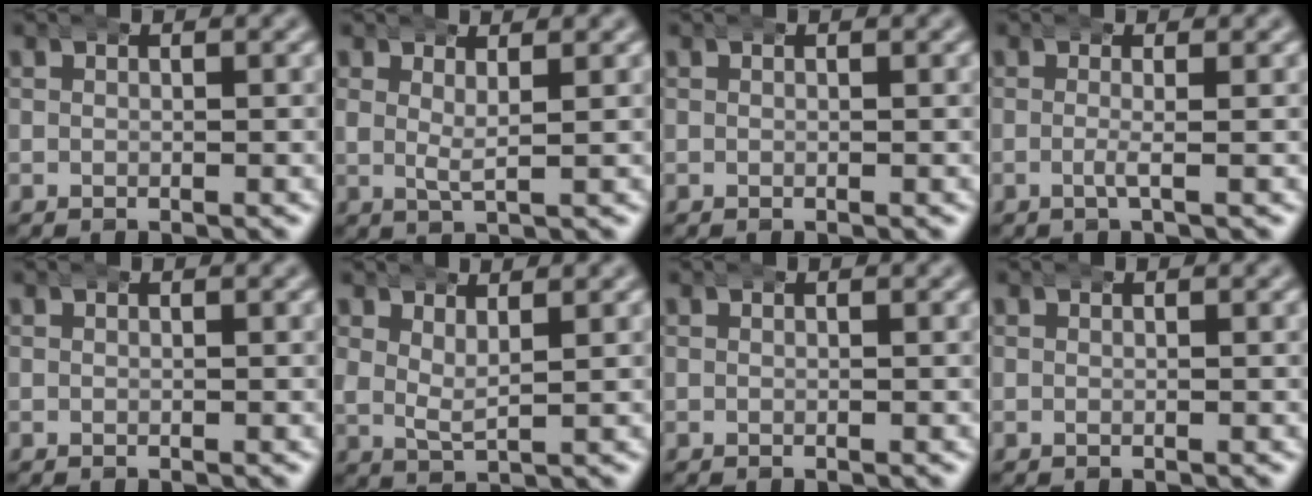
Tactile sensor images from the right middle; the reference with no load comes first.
{"total": 2.7, "force": [1.4, 0.9, 2.1], "torque": [-0.044, -0.001, 0.021]}
{"total": 0.0}
{"total": 1.4, "force": [-0.2, 0.1, 1.4], "torque": [-0.027, 0.001, -0.012]}
{"total": 0.0}
{"total": 3.0, "force": [1.6, 1.6, 2.0], "torque": [-0.048, -0.006, 0.030]}
{"total": 0.0}
{"total": 0.0}